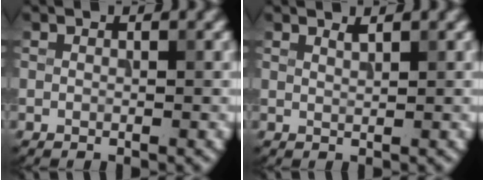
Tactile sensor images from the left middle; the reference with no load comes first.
{"total": 0.8, "force": [0.7, 0.1, 0.4], "torque": [-0.002, -0.001, 0.013]}